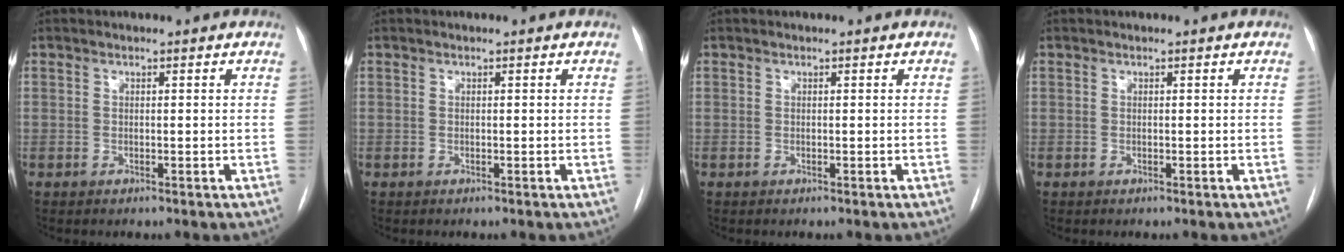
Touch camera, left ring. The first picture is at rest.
{"total": 0.0}
{"total": 0.0}
{"total": 0.0}